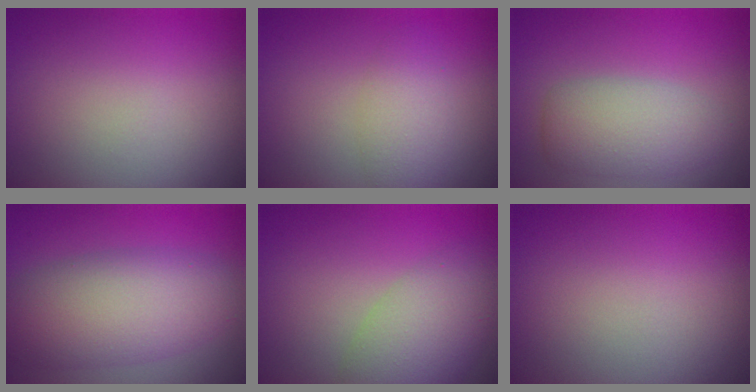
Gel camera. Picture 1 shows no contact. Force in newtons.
{"total": 2.7, "press": 2.7, "slide": 0.1}
{"total": 4.0, "press": 4.0, "slide": 0.3}
{"total": 7.6, "press": 7.6, "slide": 0.2}
{"total": 5.3, "press": 5.3, "slide": 0.3}
{"total": 0.0}